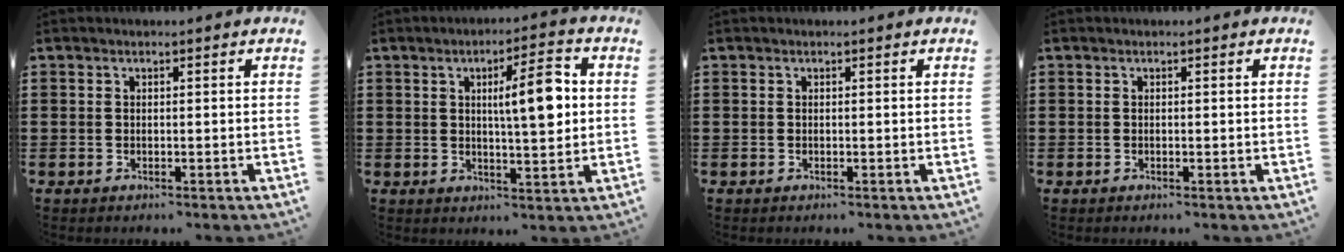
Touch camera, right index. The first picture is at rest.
{"total": 8.2, "force": [1.4, 2.0, 7.9], "torque": [-0.125, -0.003, 0.016]}
{"total": 0.0}
{"total": 0.0}